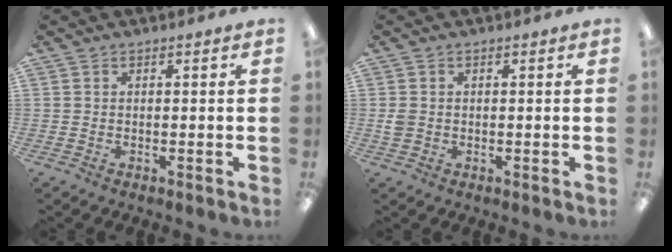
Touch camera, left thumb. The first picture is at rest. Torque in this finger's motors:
{"motor_torque": [-0.06, 0.09, 0.15, -0.19, 0.00]}